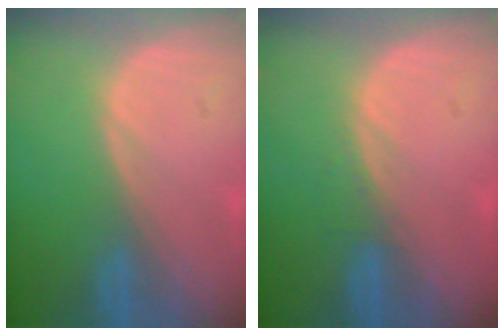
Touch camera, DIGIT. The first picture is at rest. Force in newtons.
{"total": 1.0, "press": 0.9, "slide": 0.3}